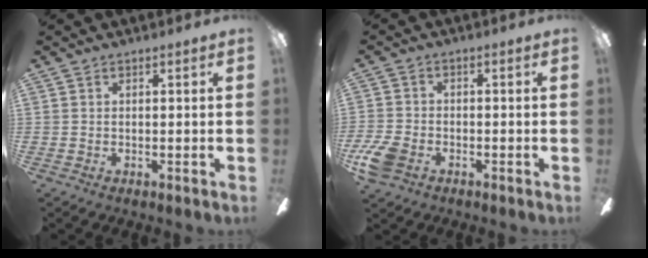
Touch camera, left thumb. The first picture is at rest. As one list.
[{"total": 6.8, "force": [-3.3, 4.5, 3.9], "torque": [-0.096, 0.010, -0.063]}]